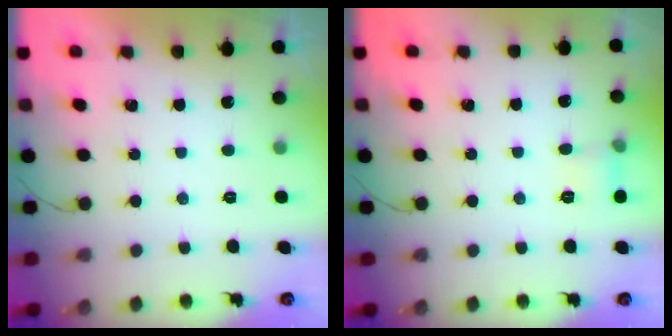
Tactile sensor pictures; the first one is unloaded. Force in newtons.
{"total": 6.2, "press": 6.0, "slide": 1.8}